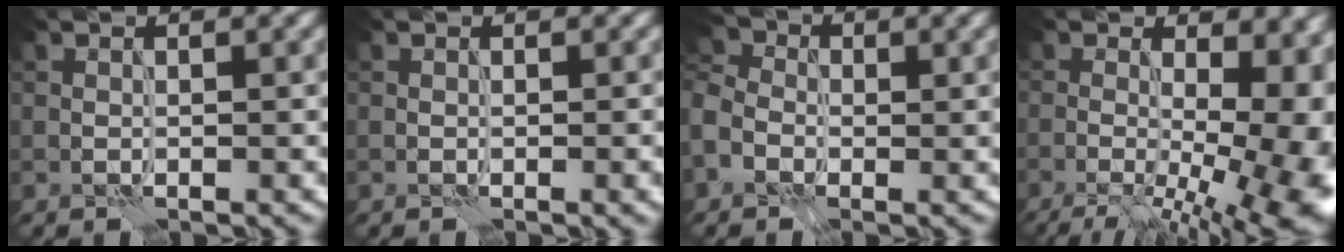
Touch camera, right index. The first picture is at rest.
{"total": 1.0, "force": [-0.1, 0.3, 0.9], "torque": [-0.004, 0.001, -0.003]}
{"total": 5.1, "force": [-0.8, 4.2, 2.9], "torque": [-0.071, 0.011, -0.016]}
{"total": 19.0, "force": [-2.1, 9.2, 16.5], "torque": [-0.156, 0.004, 0.002]}